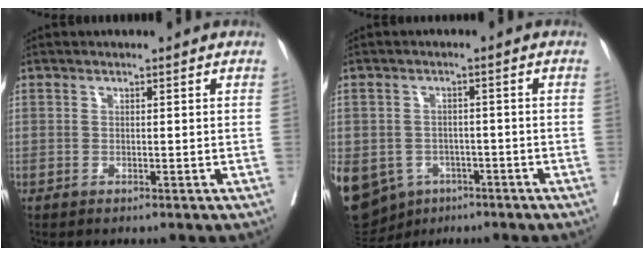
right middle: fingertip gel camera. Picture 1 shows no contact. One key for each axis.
{"total": 20.4, "fx": -8.8, "fy": 16.4, "fz": 8.3, "tx": -0.271, "ty": -0.005, "tz": -0.118}